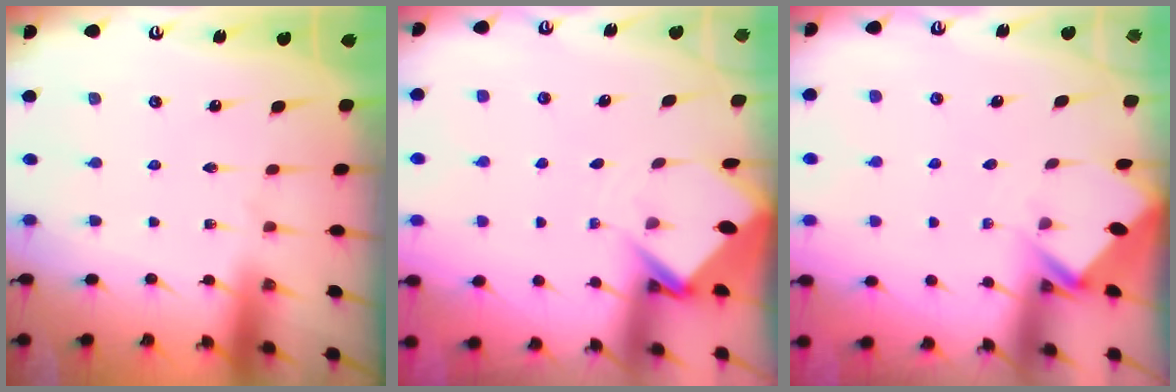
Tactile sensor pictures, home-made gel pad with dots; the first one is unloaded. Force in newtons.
{"total": 3.8, "press": 3.8, "slide": 0.2}
{"total": 2.8, "press": 2.8, "slide": 0.2}